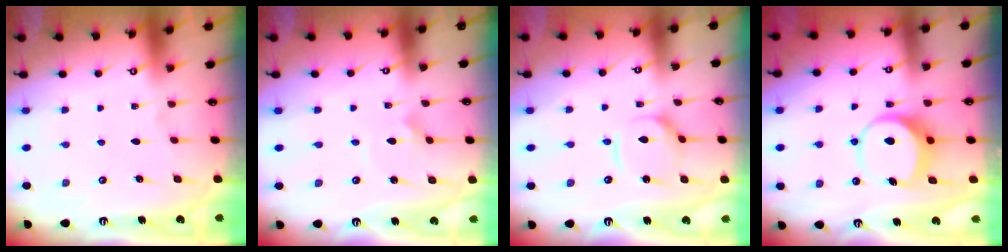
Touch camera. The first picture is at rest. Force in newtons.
{"total": 2.0, "press": 2.0, "slide": 0.1}
{"total": 6.5, "press": 6.5, "slide": 0.4}
{"total": 8.3, "press": 8.3, "slide": 0.7}